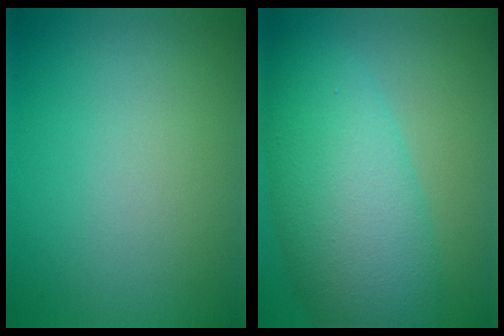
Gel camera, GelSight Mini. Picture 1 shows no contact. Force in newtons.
{"total": 9.1, "press": 9.1, "slide": 0.0}